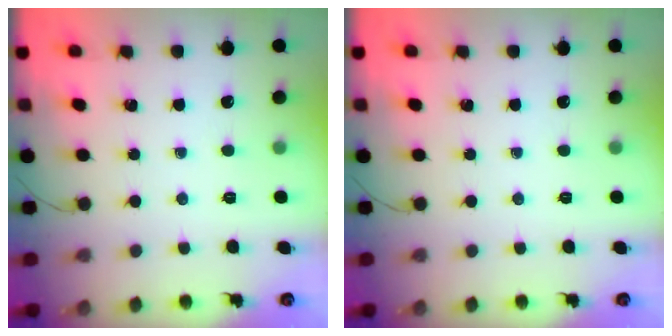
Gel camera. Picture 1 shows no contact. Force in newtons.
{"total": 0.0}